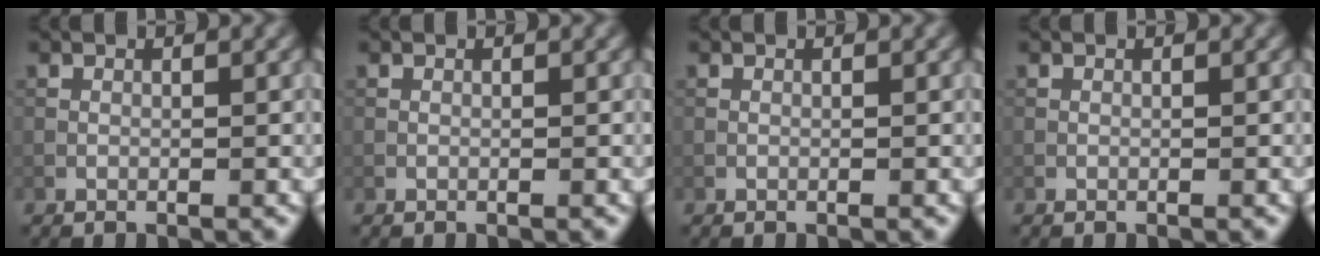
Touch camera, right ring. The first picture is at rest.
{"total": 0.0}
{"total": 0.0}
{"total": 0.0}